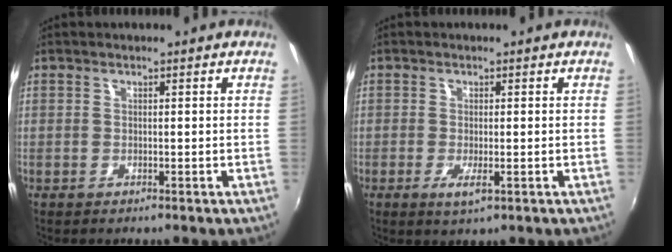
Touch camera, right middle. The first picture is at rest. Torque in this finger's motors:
{"motor_torque": [0.99, -1.16, 0.14, 0.05]}